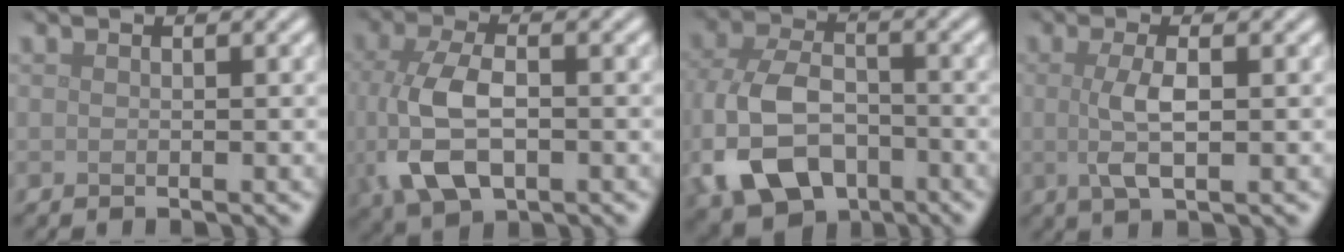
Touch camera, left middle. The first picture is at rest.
{"total": 6.8, "force": [-1.0, 3.8, 5.5], "torque": [-0.128, -0.007, -0.019]}
{"total": 9.6, "force": [-3.8, 6.4, 6.0], "torque": [-0.141, -0.011, -0.078]}
{"total": 3.2, "force": [0.1, 0.9, 3.0], "torque": [-0.065, -0.001, 0.001]}